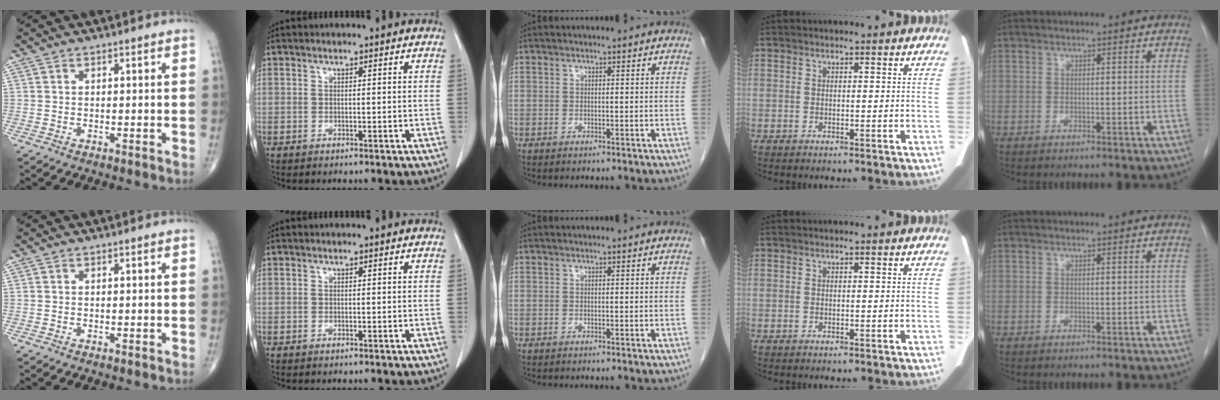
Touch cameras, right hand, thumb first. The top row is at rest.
{}